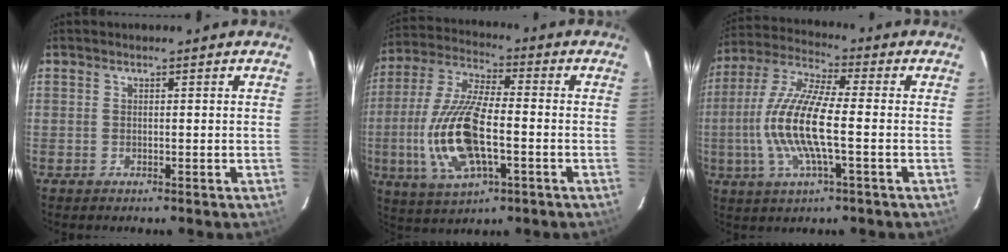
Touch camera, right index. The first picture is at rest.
{"total": 17.0, "force": [-3.8, 6.4, 15.3], "torque": [-0.326, -0.006, -0.070]}
{"total": 14.7, "force": [-2.2, 3.0, 14.2], "torque": [-0.291, 0.001, -0.048]}